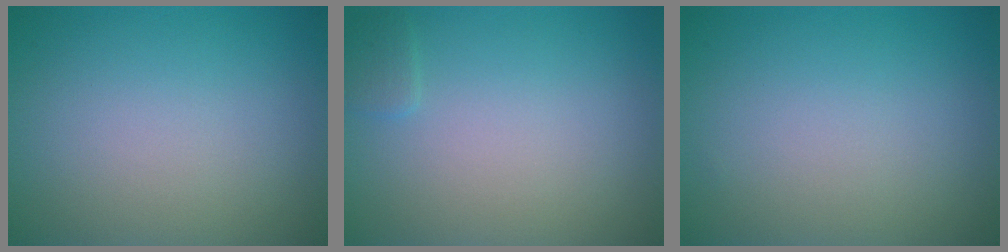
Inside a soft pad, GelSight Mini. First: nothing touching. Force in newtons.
{"total": 0.9, "press": 0.9, "slide": 0.0}
{"total": 0.0}